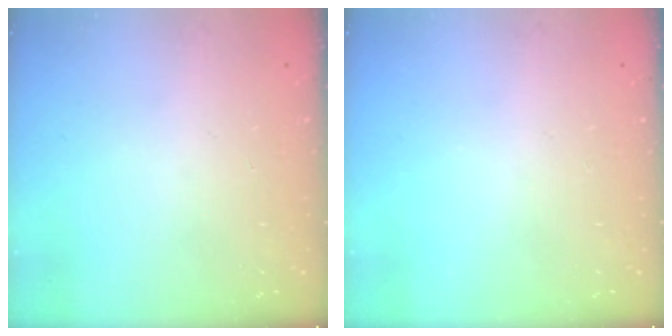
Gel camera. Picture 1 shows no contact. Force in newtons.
{"total": 0.0}